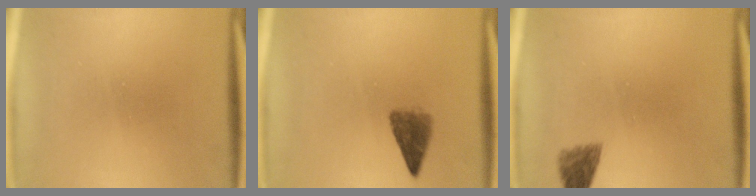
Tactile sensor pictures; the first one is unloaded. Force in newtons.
{"total": 2.7}
{"total": 2.0}